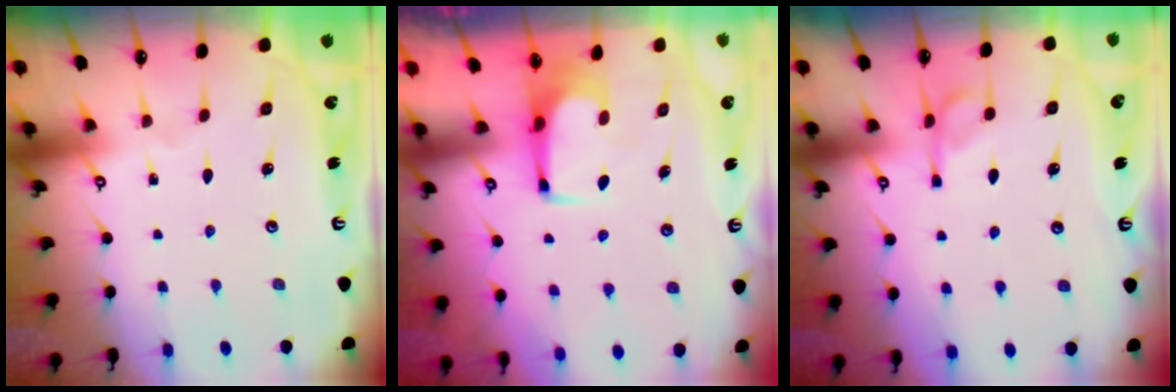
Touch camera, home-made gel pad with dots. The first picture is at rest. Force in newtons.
{"total": 1.6, "press": 1.5, "slide": 0.3}
{"total": 5.3, "press": 5.2, "slide": 0.8}